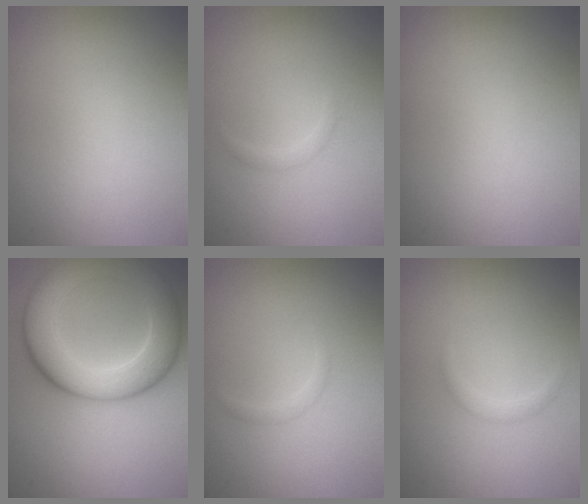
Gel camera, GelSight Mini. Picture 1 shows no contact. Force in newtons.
{"total": 0.6, "press": 0.6, "slide": 0.0}
{"total": 0.0}
{"total": 8.3, "press": 8.2, "slide": 0.5}
{"total": 0.6, "press": 0.6, "slide": 0.0}
{"total": 0.8, "press": 0.8, "slide": 0.0}